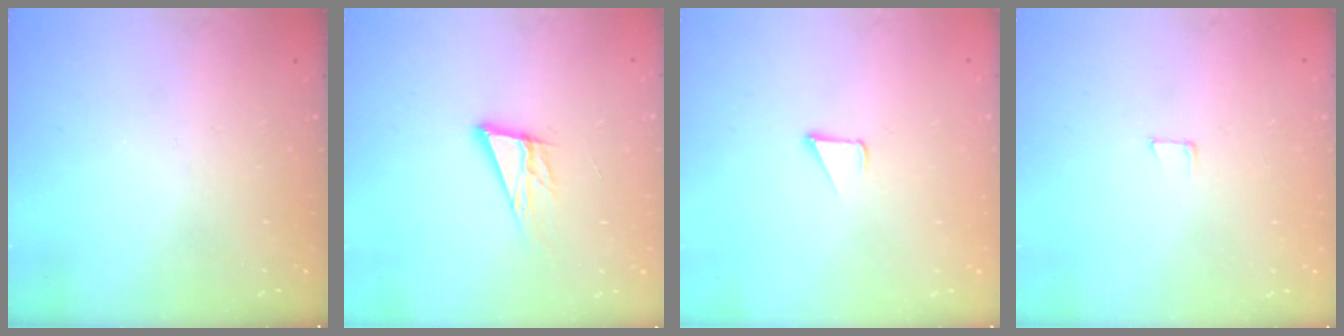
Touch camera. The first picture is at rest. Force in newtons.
{"total": 12.2, "press": 11.7, "slide": 3.4}
{"total": 1.5, "press": 1.5, "slide": 0.1}
{"total": 4.3, "press": 4.3, "slide": 0.4}